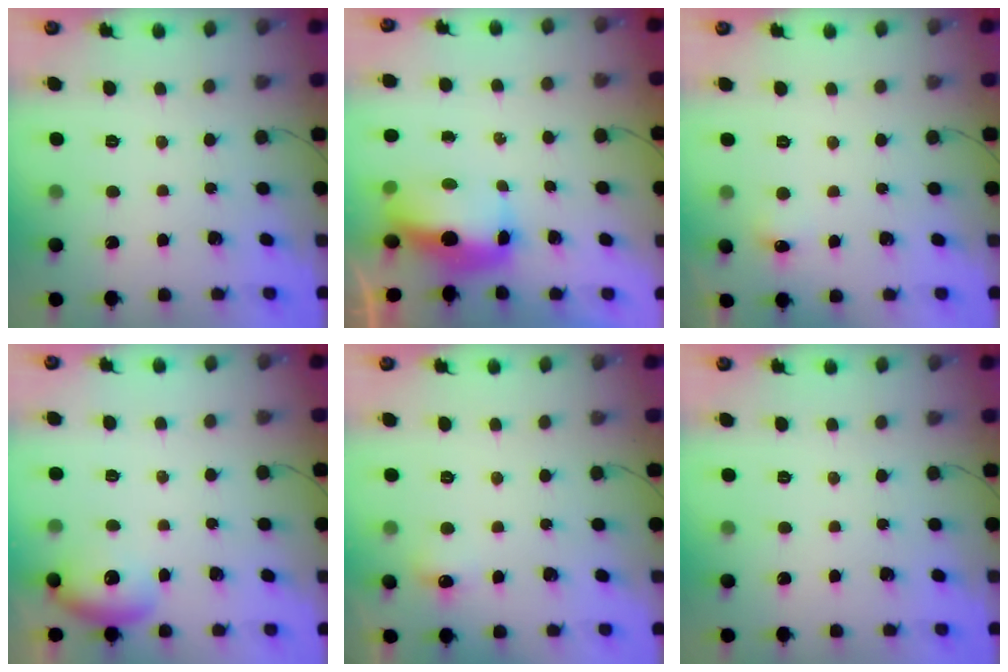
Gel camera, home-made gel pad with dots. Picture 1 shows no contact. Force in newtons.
{"total": 8.6, "press": 8.4, "slide": 1.8}
{"total": 4.6, "press": 4.4, "slide": 1.3}
{"total": 11.2, "press": 10.3, "slide": 4.4}
{"total": 5.8, "press": 5.6, "slide": 1.6}
{"total": 0.0}